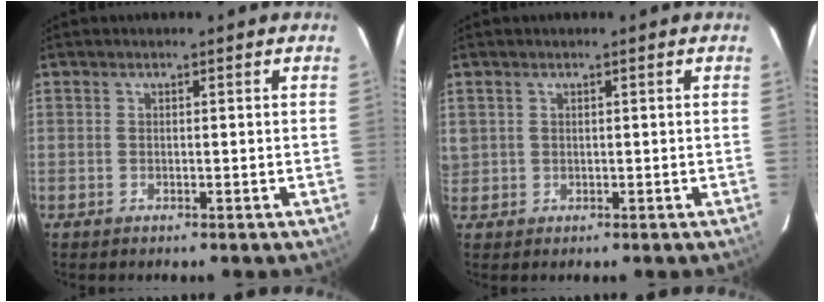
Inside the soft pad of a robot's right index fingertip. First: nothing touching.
{"total": 1.7, "force": [0.5, 1.6, 0.2], "torque": [0.005, 0.004, 0.011]}